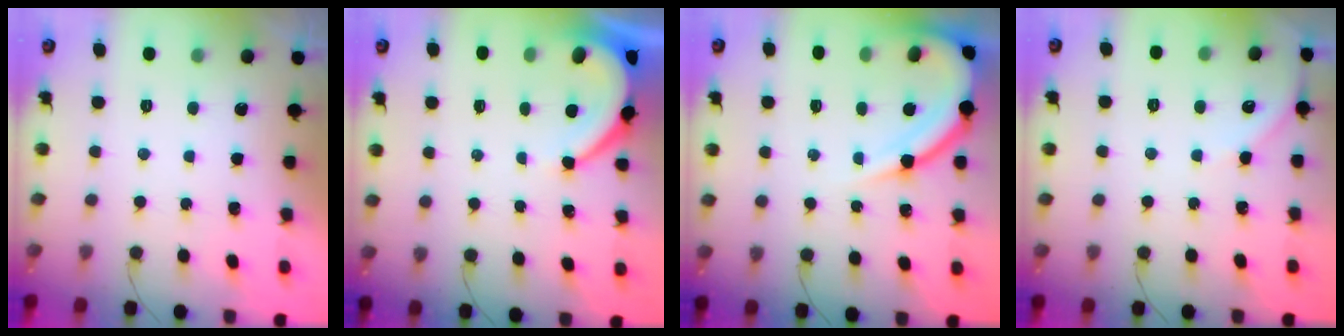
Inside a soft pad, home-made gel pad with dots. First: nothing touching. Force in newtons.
{"total": 6.0, "press": 6.0, "slide": 0.5}
{"total": 10.9, "press": 10.9, "slide": 1.3}
{"total": 3.2, "press": 3.1, "slide": 0.5}